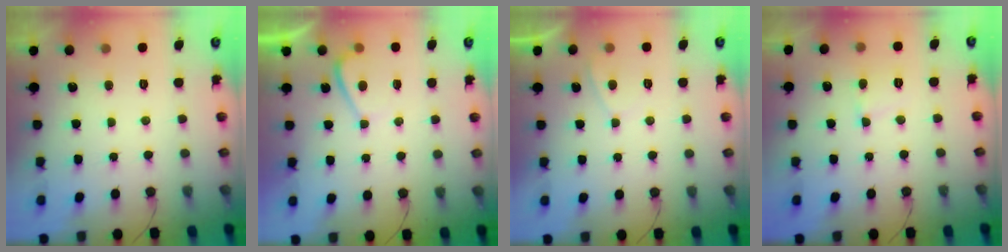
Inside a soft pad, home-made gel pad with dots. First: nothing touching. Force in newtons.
{"total": 2.3, "press": 2.2, "slide": 0.8}
{"total": 1.2, "press": 1.1, "slide": 0.5}
{"total": 3.6, "press": 3.6, "slide": 0.3}